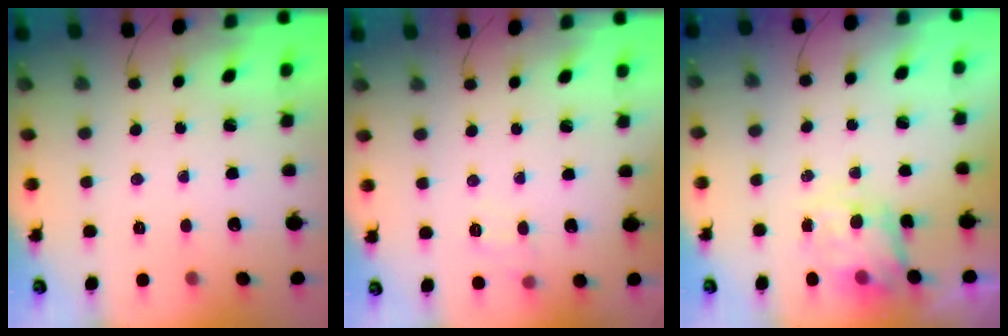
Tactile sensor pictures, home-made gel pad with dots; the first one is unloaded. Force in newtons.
{"total": 4.6, "press": 4.2, "slide": 1.9}
{"total": 7.2, "press": 7.1, "slide": 1.0}